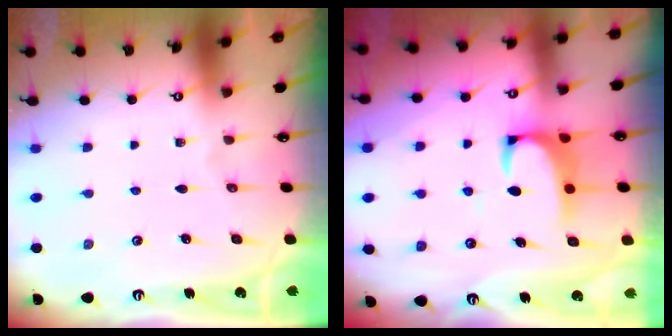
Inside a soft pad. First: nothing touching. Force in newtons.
{"total": 2.2, "press": 2.0, "slide": 0.9}